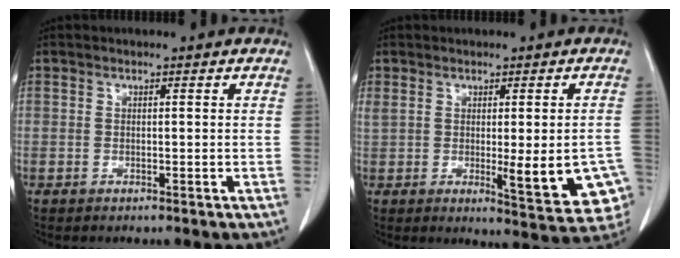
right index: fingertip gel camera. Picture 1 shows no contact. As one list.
[{"total": 11.3, "force": [-1.7, 3.0, 10.8], "torque": [-0.125, -0.007, -0.008]}]